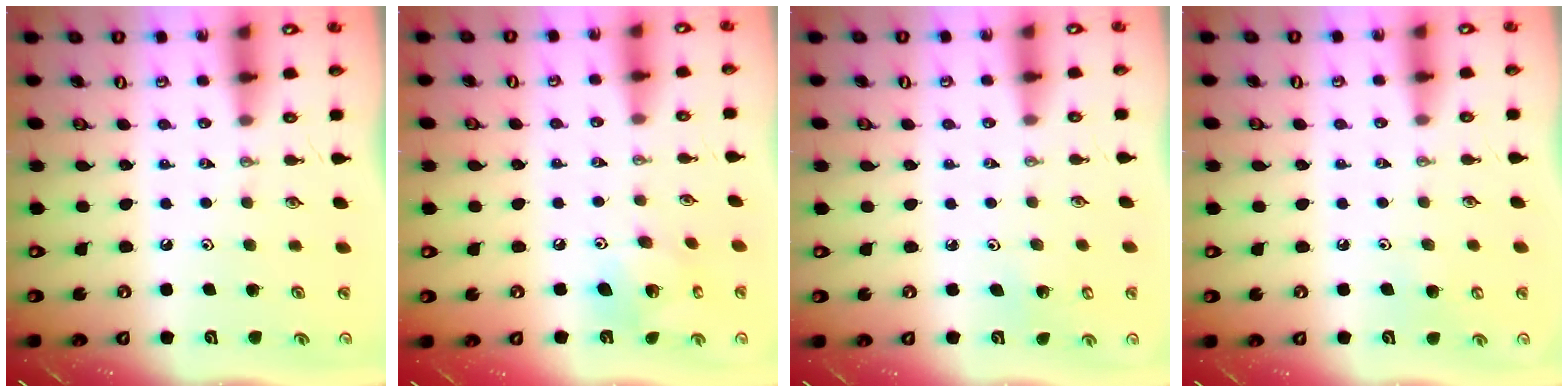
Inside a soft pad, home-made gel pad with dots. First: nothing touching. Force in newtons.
{"total": 10.6, "press": 10.6, "slide": 0.5}
{"total": 2.3, "press": 2.3, "slide": 0.1}
{"total": 5.0, "press": 5.0, "slide": 0.4}